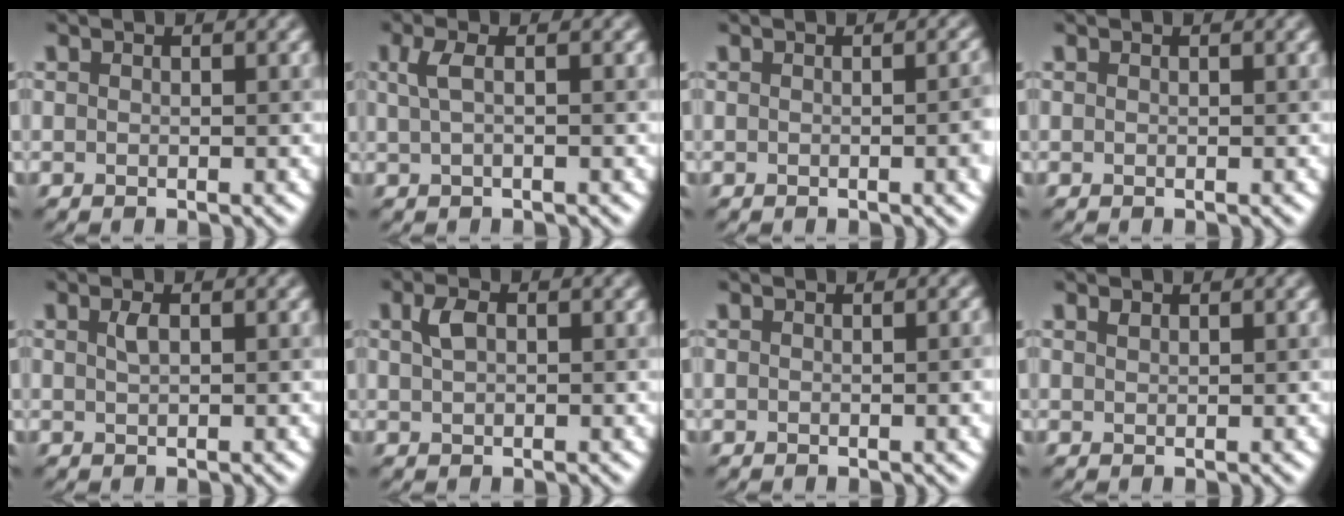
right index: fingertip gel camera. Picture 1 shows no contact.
{"total": 2.0, "force": [0.5, 0.6, 1.8], "torque": [-0.038, 0.005, 0.007]}
{"total": 3.3, "force": [-0.2, 0.9, 3.2], "torque": [-0.026, 0.007, -0.004]}
{"total": 0.0}
{"total": 1.0, "force": [0.4, 0.3, 0.9], "torque": [-0.019, 0.004, 0.008]}
{"total": 1.7, "force": [0.6, 0.9, 1.3], "torque": [-0.029, 0.006, 0.009]}
{"total": 2.4, "force": [-0.1, 0.7, 2.3], "torque": [-0.019, 0.003, -0.004]}
{"total": 0.6, "force": [0.5, 0.2, 0.2], "torque": [-0.005, 0.000, 0.012]}